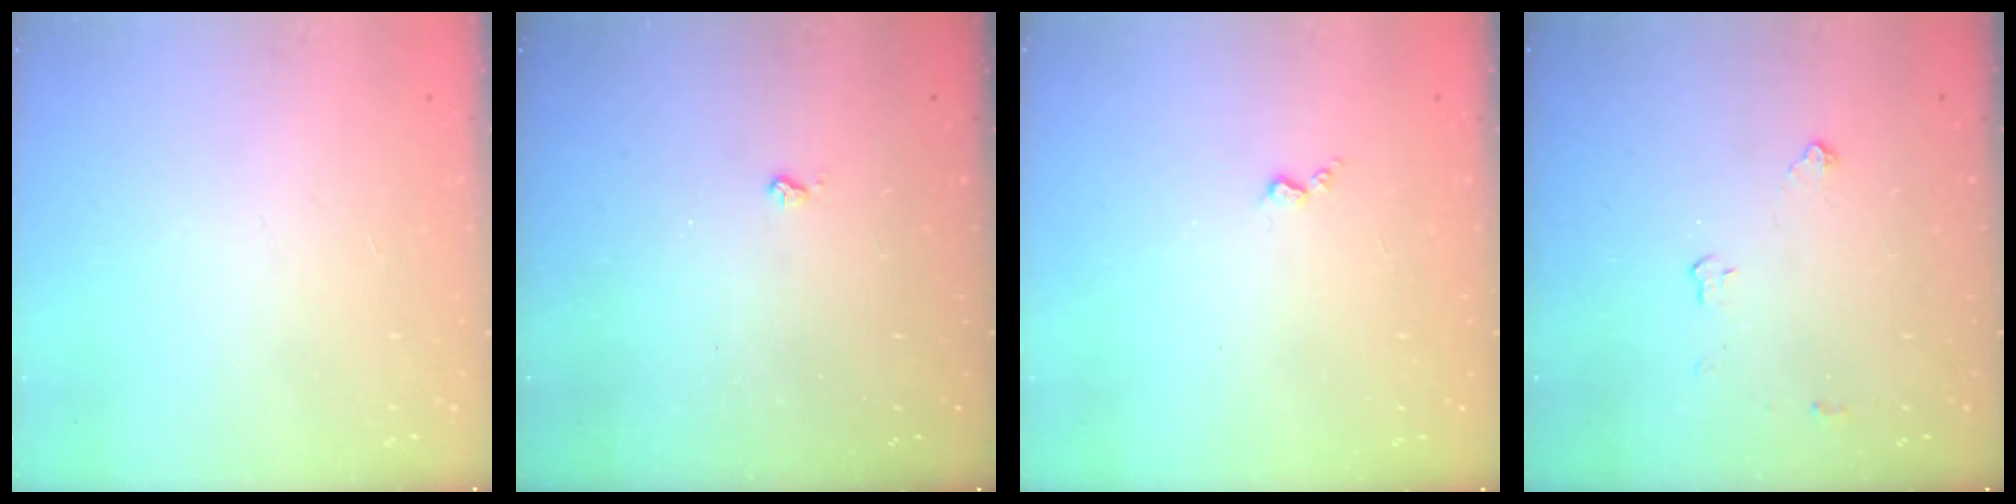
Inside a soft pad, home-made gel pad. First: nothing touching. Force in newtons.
{"total": 2.1, "press": 2.1, "slide": 0.5}
{"total": 2.7, "press": 2.6, "slide": 0.4}
{"total": 3.3, "press": 3.2, "slide": 0.5}